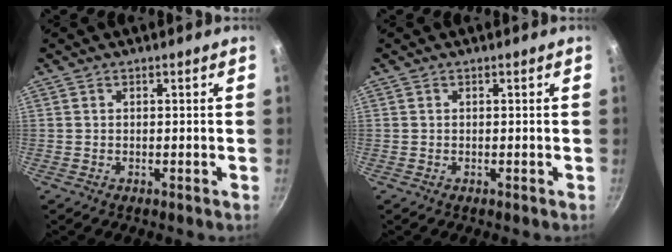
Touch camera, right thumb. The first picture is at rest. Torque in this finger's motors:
{"motor_torque": [0.11, 0.07, 0.25, -0.34, -0.06]}